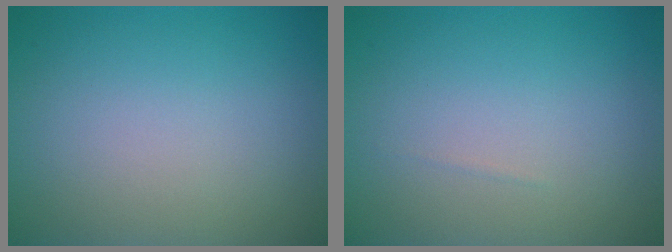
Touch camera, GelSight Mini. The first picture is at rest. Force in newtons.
{"total": 0.0}